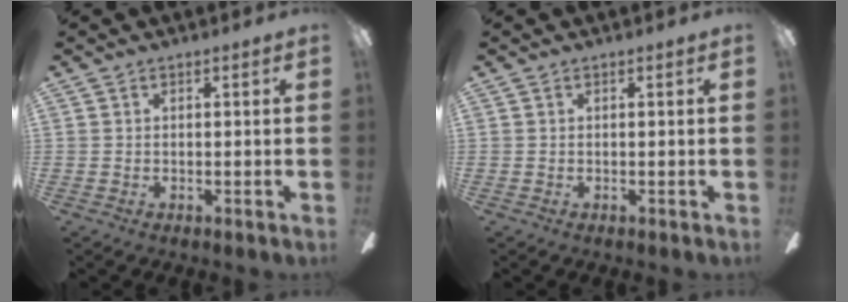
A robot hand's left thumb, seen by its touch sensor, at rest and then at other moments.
{"total": 0.0}